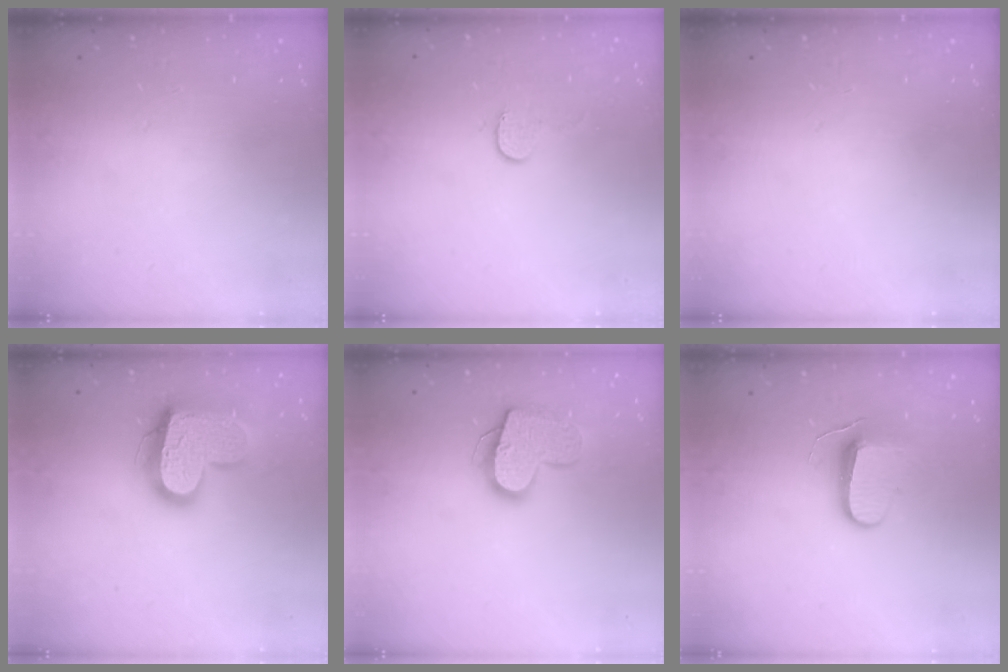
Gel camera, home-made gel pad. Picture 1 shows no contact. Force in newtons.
{"total": 4.9, "press": 4.9, "slide": 0.4}
{"total": 0.0}
{"total": 18.3, "press": 18.2, "slide": 1.7}
{"total": 15.3, "press": 15.3, "slide": 1.1}
{"total": 8.7, "press": 8.7, "slide": 0.7}